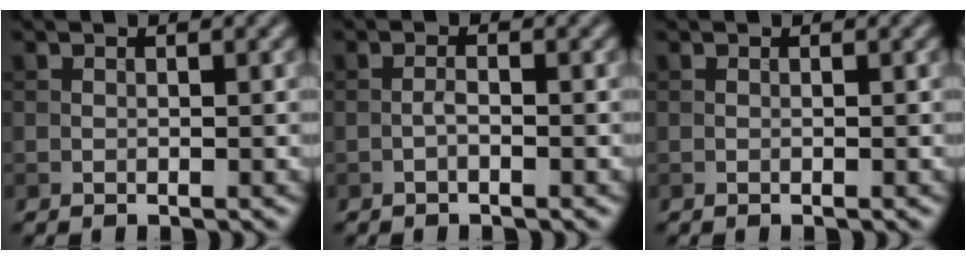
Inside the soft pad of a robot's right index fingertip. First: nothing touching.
{"total": 0.9, "force": [-0.5, 0.2, 0.8], "torque": [-0.016, 0.002, -0.011]}
{"total": 0.0}